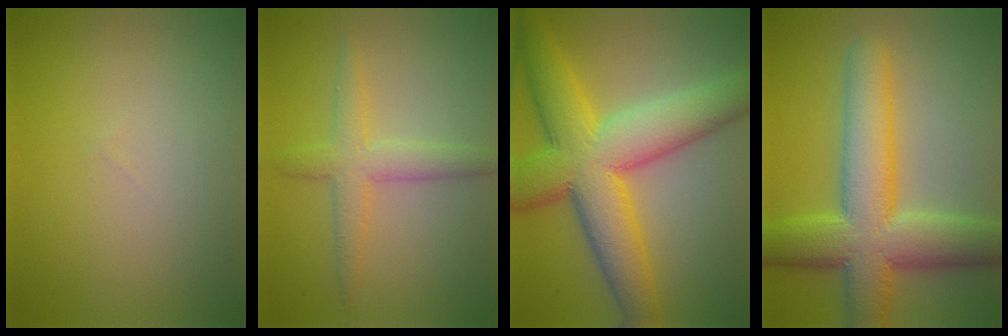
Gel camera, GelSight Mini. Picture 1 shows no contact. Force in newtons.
{"total": 3.5, "press": 3.5, "slide": 0.2}
{"total": 11.8, "press": 11.8, "slide": 0.1}
{"total": 10.0, "press": 10.0, "slide": 0.5}